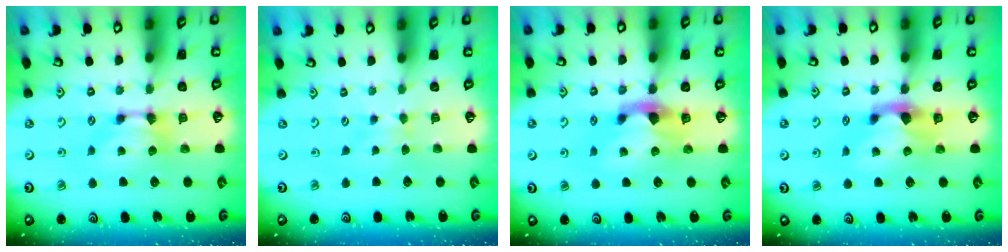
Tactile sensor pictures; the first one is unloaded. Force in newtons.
{"total": 2.6, "press": 2.6, "slide": 0.4}
{"total": 2.9, "press": 2.6, "slide": 1.3}
{"total": 2.1, "press": 1.7, "slide": 1.2}